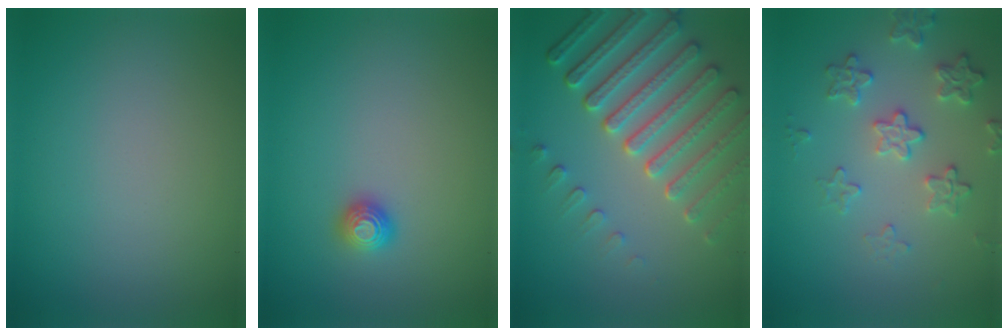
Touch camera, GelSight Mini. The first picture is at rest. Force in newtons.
{"total": 1.1, "press": 1.1, "slide": 0.4}
{"total": 6.9, "press": 5.3, "slide": 4.5}
{"total": 3.1, "press": 3.0, "slide": 0.5}